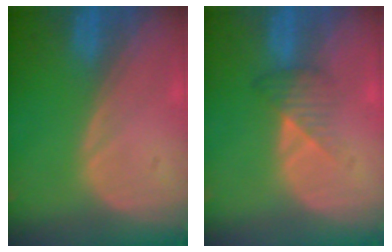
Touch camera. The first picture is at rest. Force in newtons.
{"total": 3.3, "press": 3.1, "slide": 1.1}